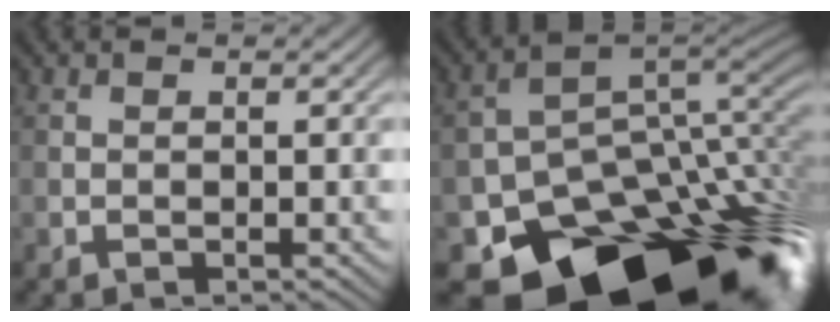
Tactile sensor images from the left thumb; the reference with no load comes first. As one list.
[{"total": 18.6, "force": [-9.2, 12.3, 10.4], "torque": [-0.151, -0.064, -0.125]}]